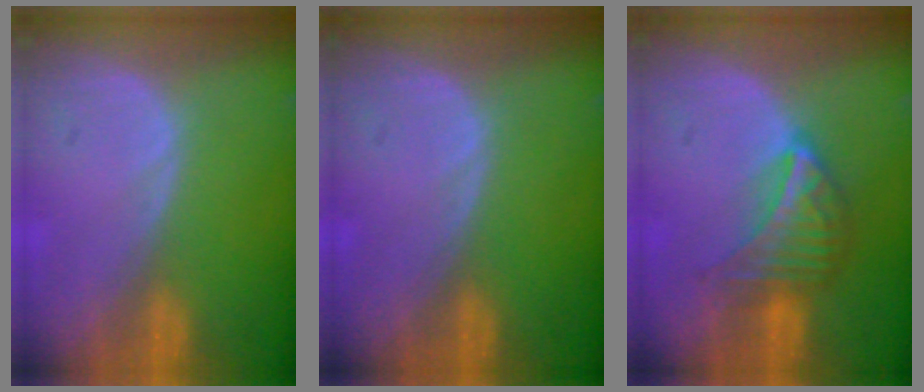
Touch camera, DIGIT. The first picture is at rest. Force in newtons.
{"total": 0.0}
{"total": 7.1, "press": 6.2, "slide": 3.4}